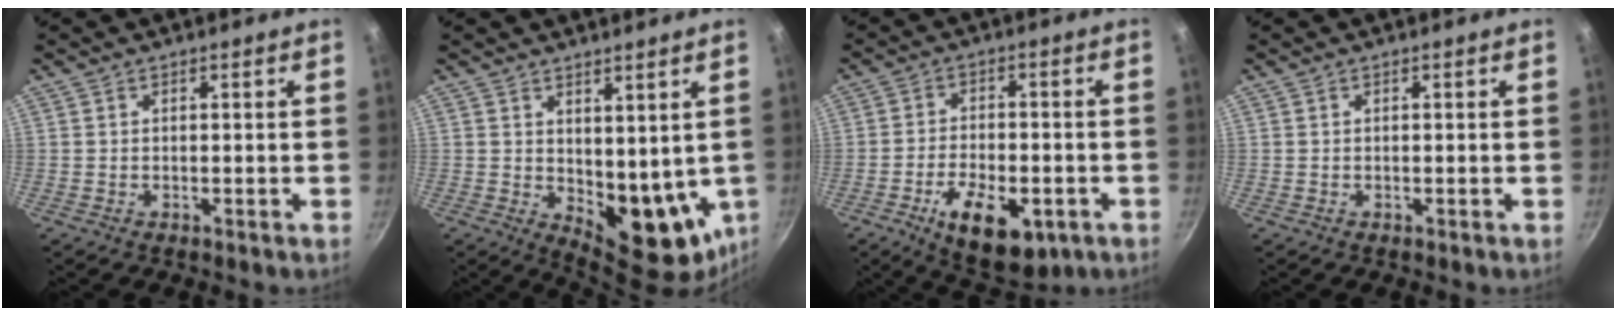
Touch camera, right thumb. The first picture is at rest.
{"total": 12.4, "force": [2.2, 6.8, 10.1], "torque": [-0.108, -0.036, 0.052]}
{"total": 13.2, "force": [-5.4, 6.7, 10.0], "torque": [-0.138, 0.017, -0.075]}
{"total": 0.0}